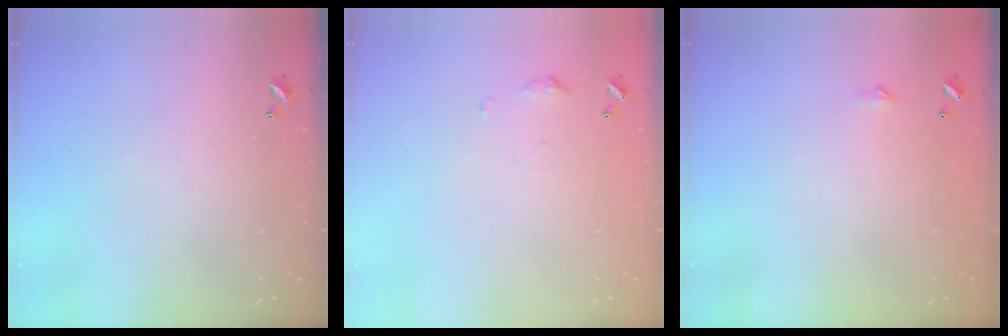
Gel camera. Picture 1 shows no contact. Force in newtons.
{"total": 5.0, "press": 4.9, "slide": 0.8}
{"total": 2.3, "press": 2.3, "slide": 0.4}